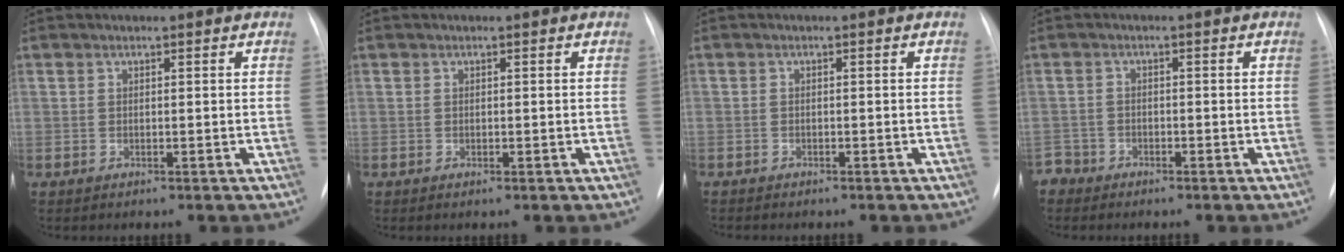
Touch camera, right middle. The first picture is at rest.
{"total": 0.6, "force": [-0.3, 0.2, 0.4], "torque": [-0.007, -0.001, -0.002]}
{"total": 1.6, "force": [-1.4, 0.7, 0.5], "torque": [-0.009, 0.001, -0.018]}
{"total": 2.3, "force": [-1.9, 1.2, -0.8], "torque": [0.015, 0.005, -0.039]}